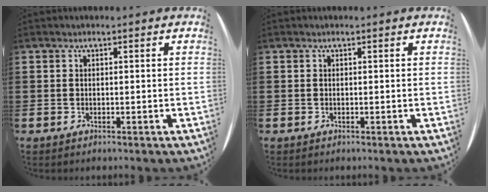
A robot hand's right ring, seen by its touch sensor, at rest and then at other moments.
{"total": 0.0}